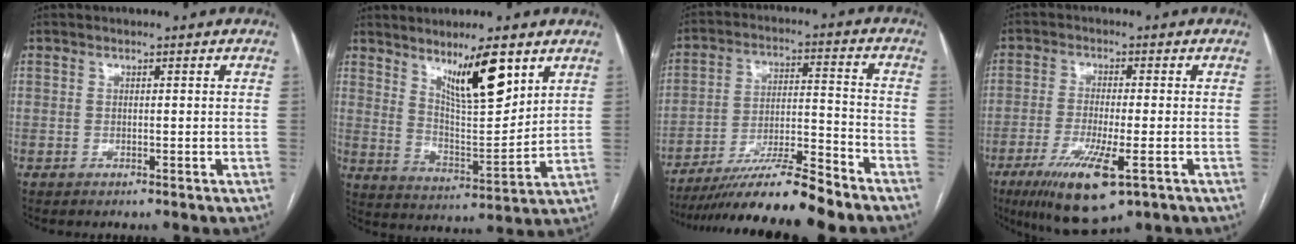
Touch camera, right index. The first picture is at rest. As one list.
[{"total": 11.2, "force": [6.8, 1.9, 8.7], "torque": [-0.151, -0.008, 0.125]}, {"total": 14.0, "force": [-11.8, -0.1, 7.4], "torque": [-0.125, -0.005, -0.203]}, {"total": 11.0, "force": [-5.4, 2.0, 9.4], "torque": [-0.174, -0.030, -0.086]}]